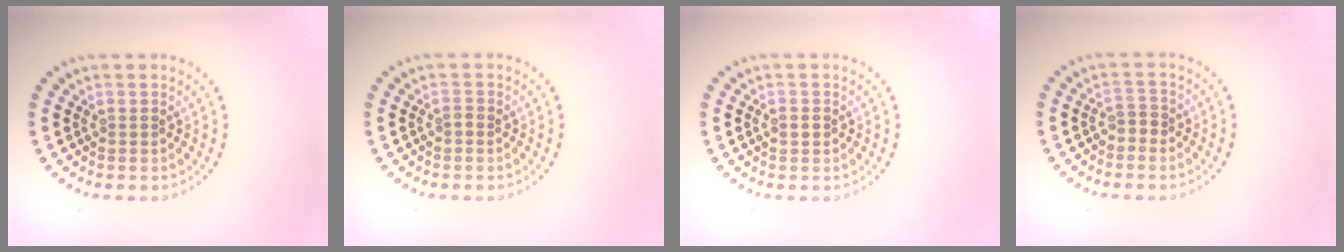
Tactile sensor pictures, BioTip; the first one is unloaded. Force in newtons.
{"total": 0.5, "press": 0.4, "slide": 0.4}
{"total": 1.1, "press": 1.1, "slide": 0.1}
{"total": 1.1, "press": 0.8, "slide": 0.7}